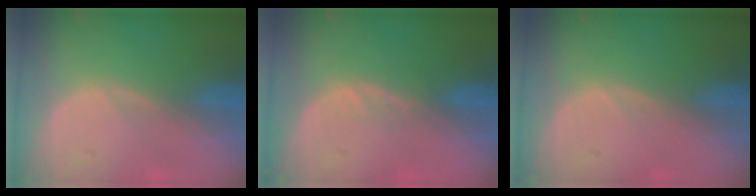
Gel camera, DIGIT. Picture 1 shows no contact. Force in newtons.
{"total": 1.5, "press": 1.5, "slide": 0.2}
{"total": 0.0}